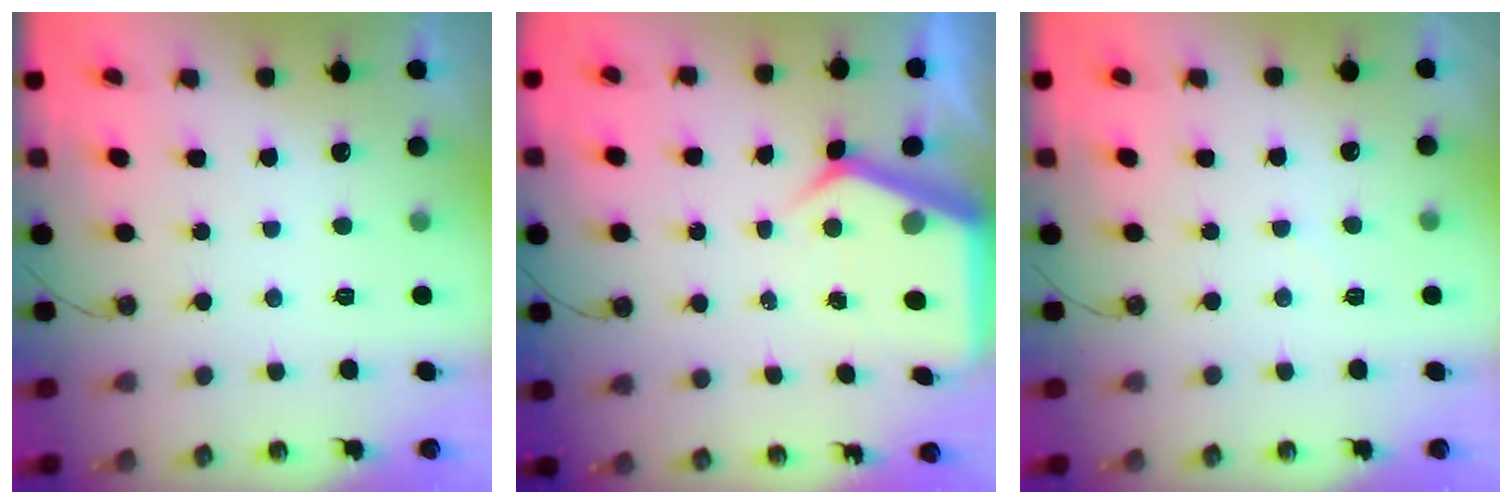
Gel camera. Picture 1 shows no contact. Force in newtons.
{"total": 6.5, "press": 6.5, "slide": 0.6}
{"total": 3.1, "press": 3.1, "slide": 0.5}